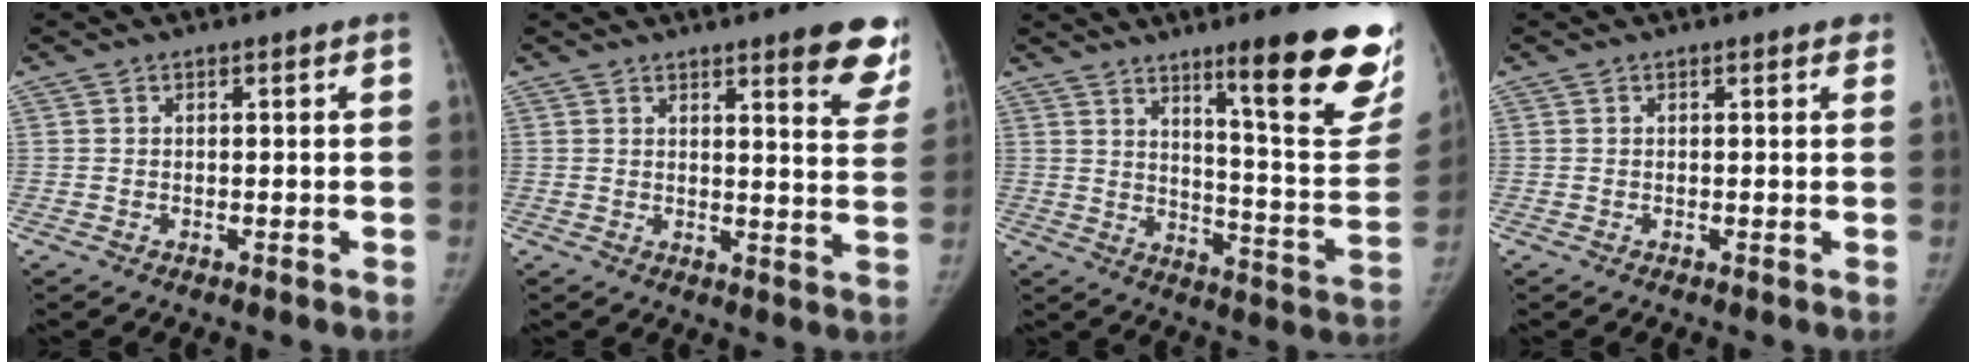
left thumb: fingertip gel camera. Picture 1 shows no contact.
{"total": 10.7, "force": [7.2, 2.4, 7.5], "torque": [-0.055, -0.040, 0.077]}
{"total": 22.1, "force": [13.7, 3.3, 17.1], "torque": [-0.190, -0.087, 0.200]}
{"total": 0.9, "force": [0.6, 0.4, 0.5], "torque": [-0.003, -0.002, 0.003]}